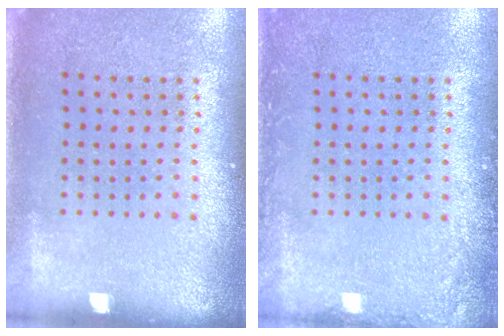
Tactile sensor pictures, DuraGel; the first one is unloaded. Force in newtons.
{"total": 1.3, "press": 1.3, "slide": 0.1}